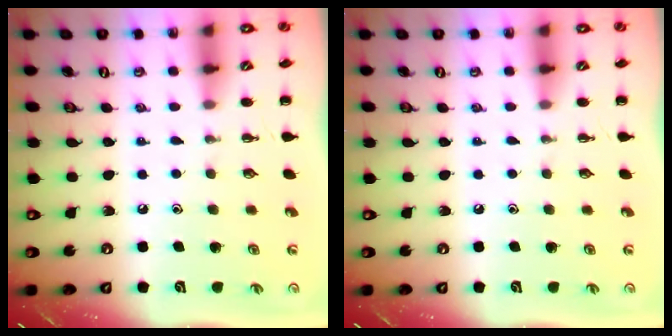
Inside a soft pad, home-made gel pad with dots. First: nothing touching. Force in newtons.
{"total": 0.0}